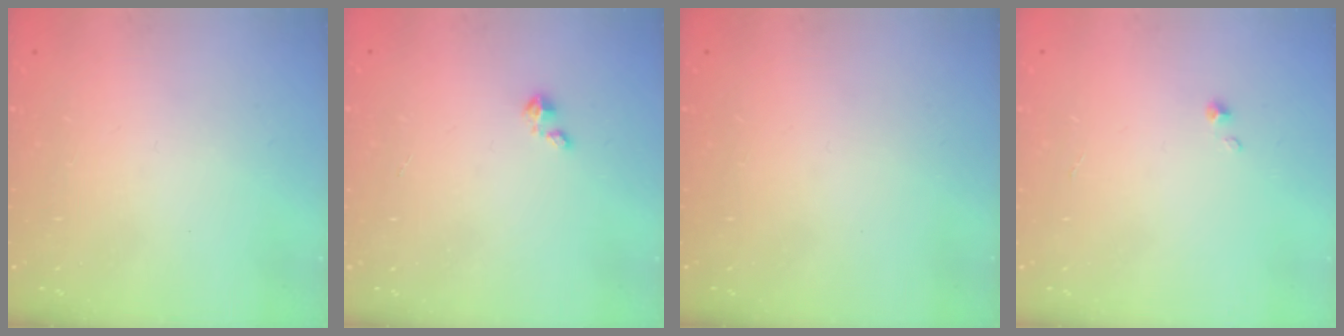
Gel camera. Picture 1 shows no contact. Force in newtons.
{"total": 1.4, "press": 1.4, "slide": 0.2}
{"total": 0.0}
{"total": 0.0}